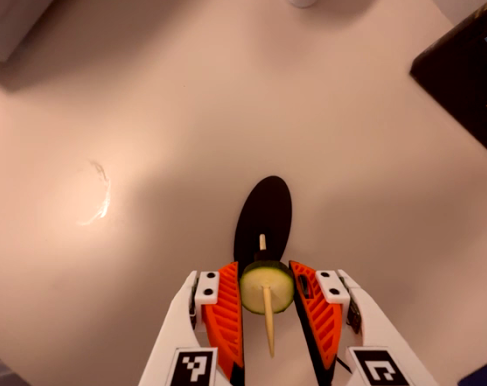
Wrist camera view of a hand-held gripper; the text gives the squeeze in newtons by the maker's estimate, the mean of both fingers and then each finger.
{"total": 10.1, "left": 10.4, "right": 9.7}